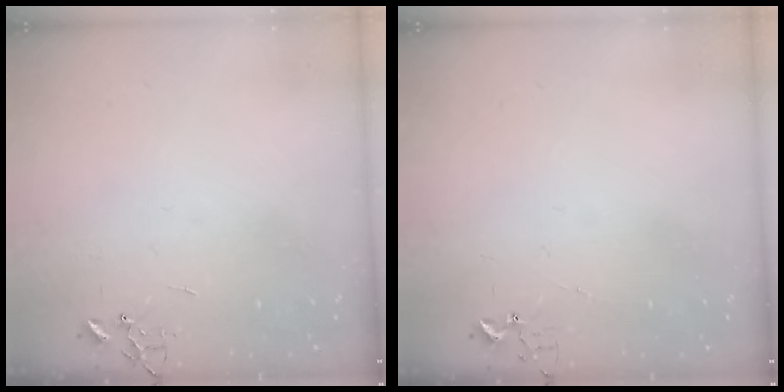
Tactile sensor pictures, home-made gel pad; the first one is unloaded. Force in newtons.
{"total": 2.9, "press": 2.9, "slide": 0.3}